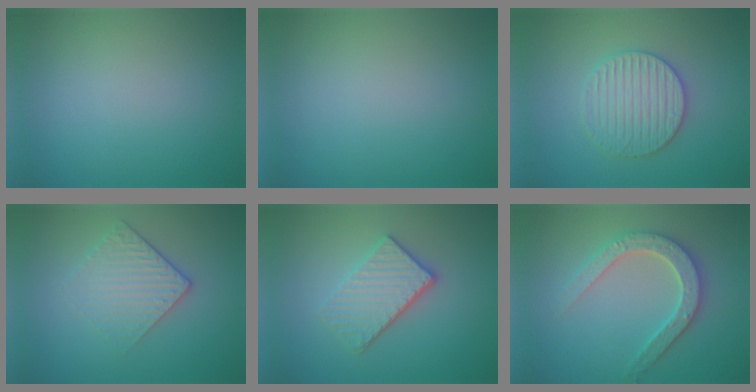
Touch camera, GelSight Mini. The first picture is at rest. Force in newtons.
{"total": 0.0}
{"total": 3.7, "press": 3.6, "slide": 0.8}
{"total": 2.9, "press": 2.6, "slide": 1.2}
{"total": 3.8, "press": 3.2, "slide": 2.0}
{"total": 4.6, "press": 4.6, "slide": 0.8}